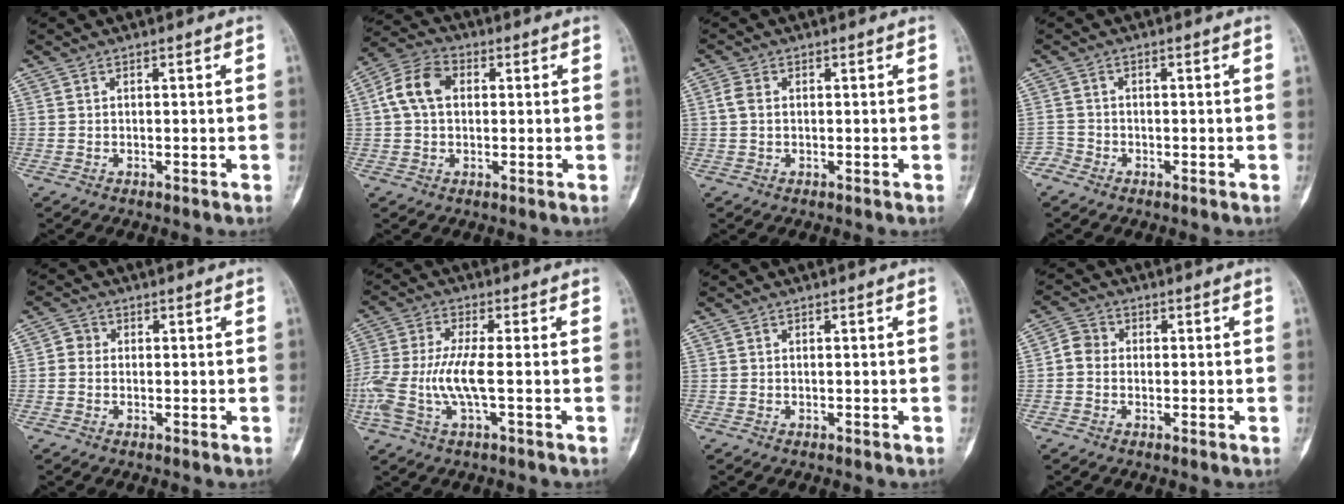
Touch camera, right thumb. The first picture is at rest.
{"total": 8.4, "force": [1.4, 5.9, 5.8], "torque": [-0.108, 0.025, 0.019]}
{"total": 2.7, "force": [0.3, 1.9, 1.9], "torque": [-0.044, 0.004, 0.001]}
{"total": 1.9, "force": [-1.4, 1.3, -0.4], "torque": [0.012, 0.006, -0.034]}
{"total": 2.5, "force": [-0.1, 2.3, 0.9], "torque": [-0.003, 0.006, -0.008]}
{"total": 10.2, "force": [-1.7, 2.8, 9.6], "torque": [-0.244, 0.010, -0.037]}
{"total": 0.0}
{"total": 3.8, "force": [-0.4, 3.4, 1.6], "torque": [-0.018, 0.010, -0.016]}